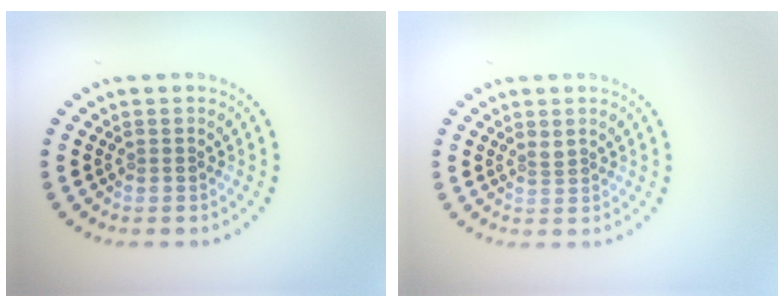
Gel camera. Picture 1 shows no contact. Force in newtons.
{"total": 0.9, "press": 0.5, "slide": 0.7}